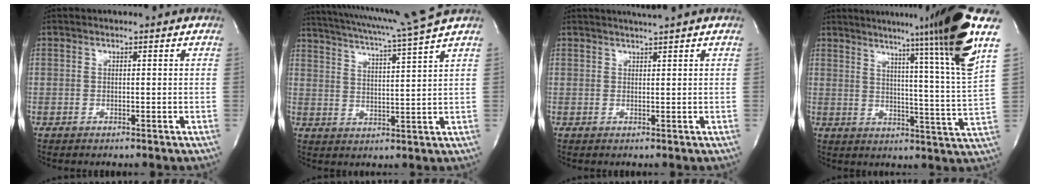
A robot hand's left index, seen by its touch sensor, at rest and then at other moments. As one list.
[{"total": 13.2, "force": [11.4, -2.5, 6.4], "torque": [-0.120, -0.029, 0.163]}, {"total": 1.7, "force": [1.5, -0.8, 0.4], "torque": [-0.006, -0.006, 0.030]}, {"total": 19.6, "force": [12.9, -3.4, 14.4], "torque": [-0.199, -0.055, 0.152]}]